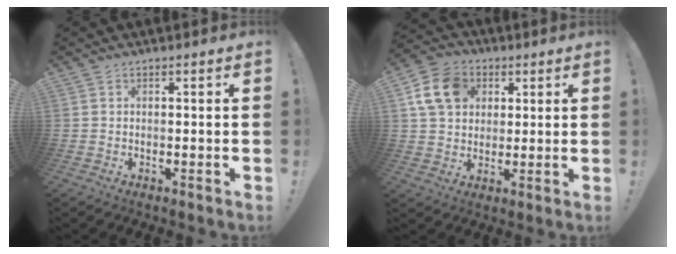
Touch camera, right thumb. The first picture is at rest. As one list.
[{"total": 12.7, "force": [4.5, 10.0, 6.4], "torque": [-0.112, -0.004, 0.091]}]